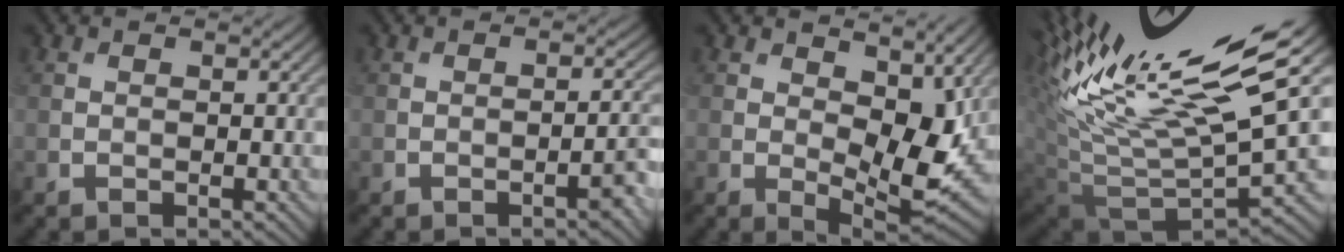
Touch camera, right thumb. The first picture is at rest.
{"total": 2.6, "force": [-1.2, 0.4, 2.2], "torque": [-0.032, 0.009, -0.021]}
{"total": 9.8, "force": [2.3, 4.9, 8.1], "torque": [-0.133, -0.012, 0.037]}
{"total": 18.3, "force": [9.5, 5.5, 14.6], "torque": [-0.281, 0.027, 0.174]}